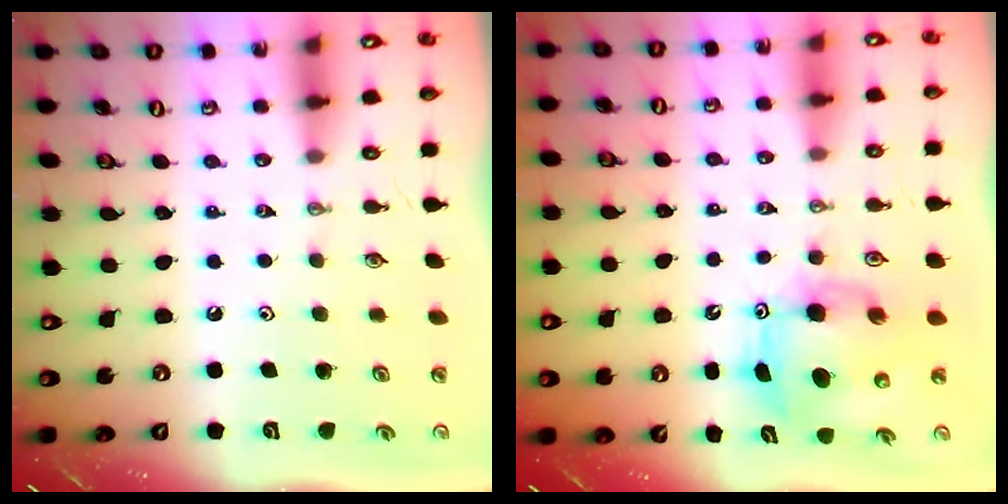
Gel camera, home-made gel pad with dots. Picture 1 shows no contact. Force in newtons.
{"total": 8.6, "press": 8.5, "slide": 1.5}